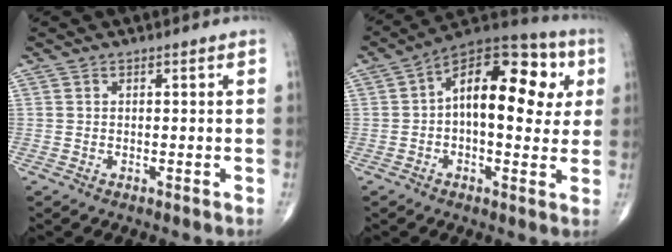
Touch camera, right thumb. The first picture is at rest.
{"total": 18.8, "force": [3.1, 9.7, 15.8], "torque": [-0.202, 0.030, 0.032]}